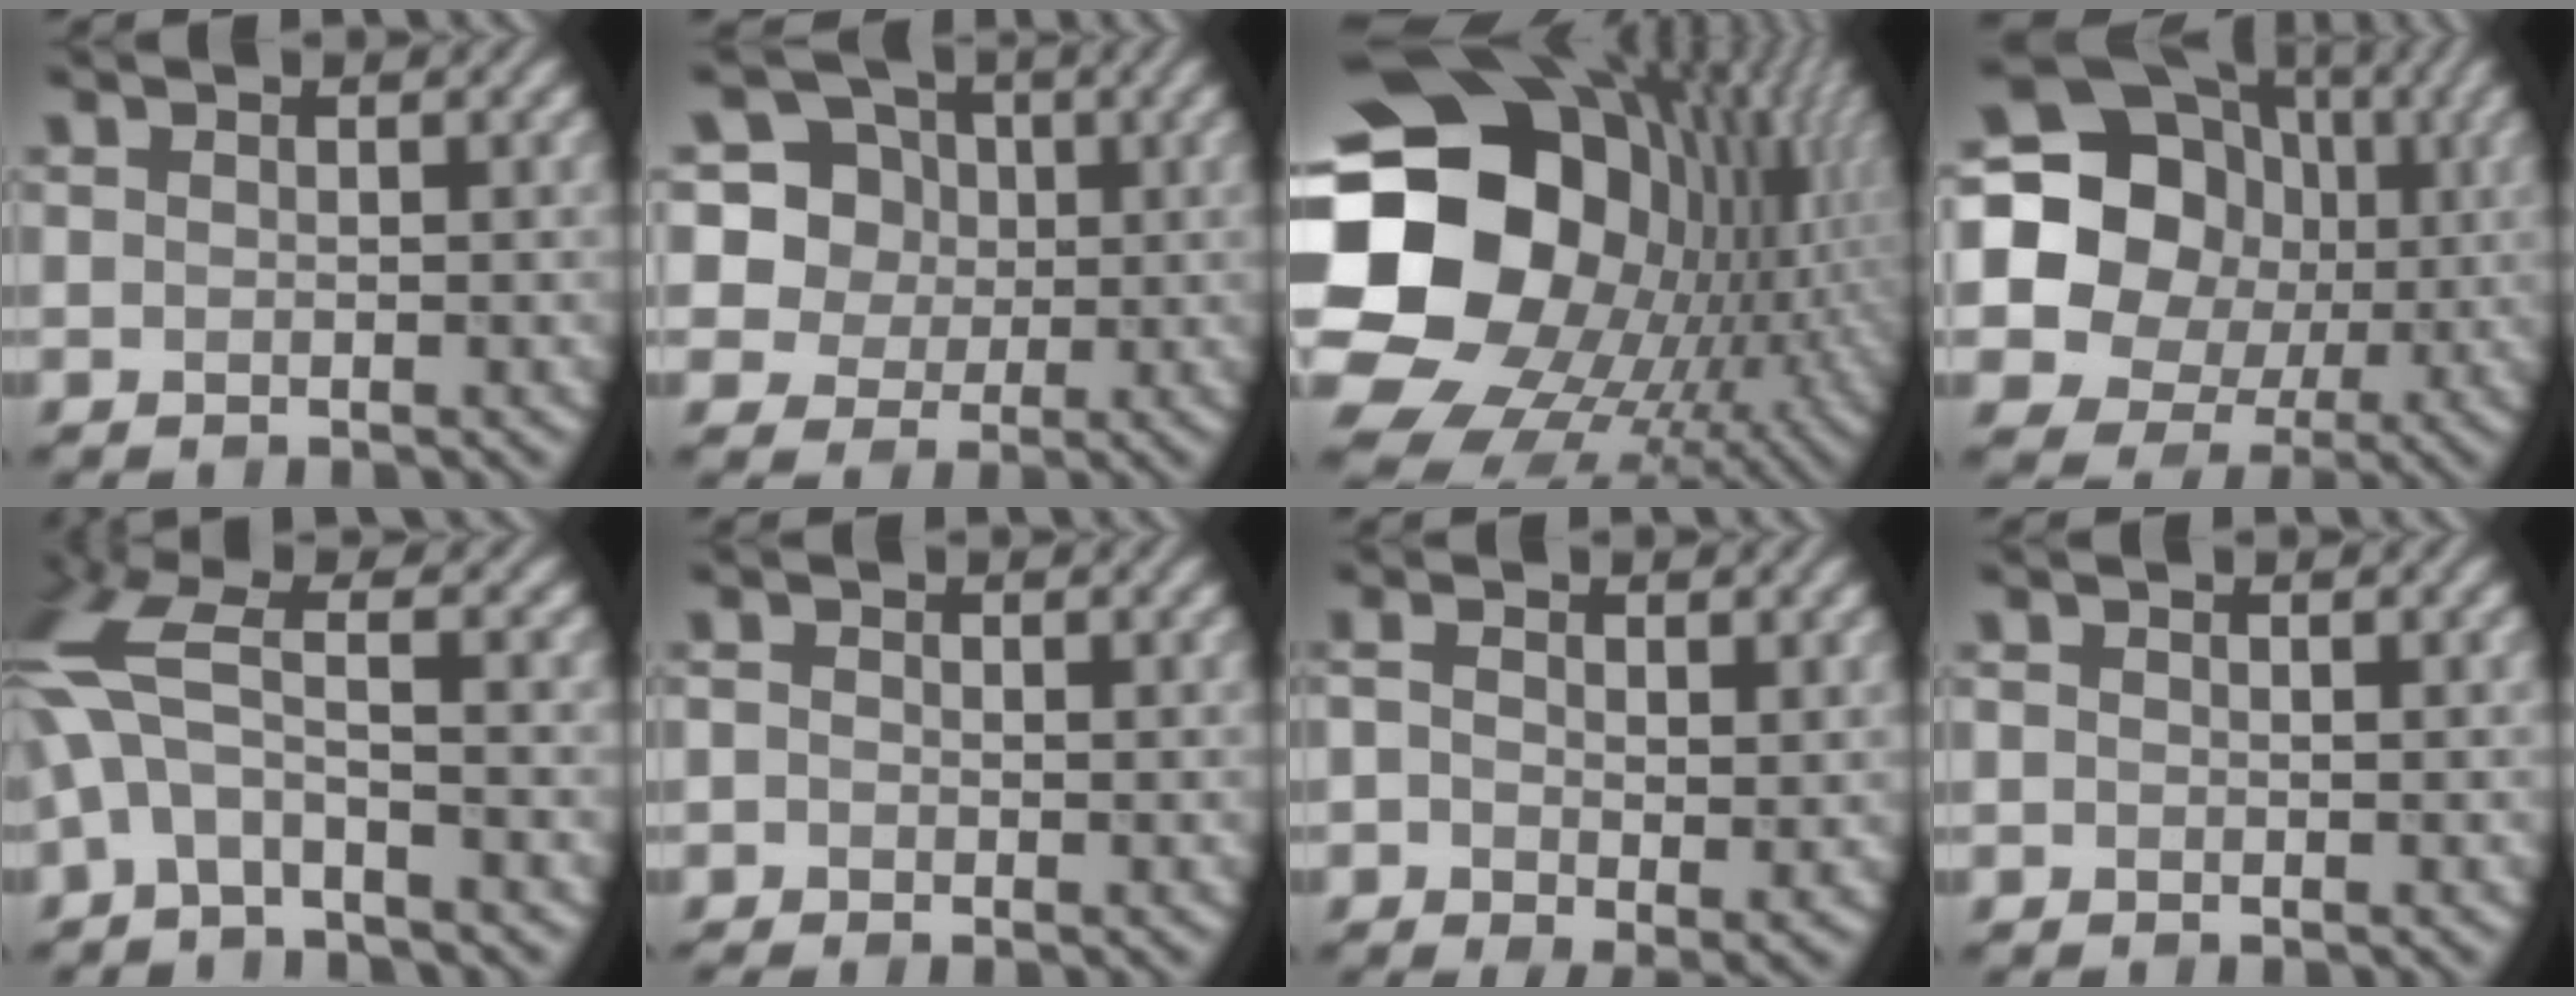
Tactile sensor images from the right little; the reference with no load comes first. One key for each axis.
{"total": 8.8, "fx": 2.7, "fy": 7.8, "fz": 2.8, "tx": -0.076, "ty": 0.022, "tz": 0.045}
{"total": 22.1, "fx": -1.6, "fy": 17.8, "fz": 13.0, "tx": -0.253, "ty": -0.021, "tz": -0.047}
{"total": 16.6, "fx": 2.2, "fy": 14.9, "fz": 7.0, "tx": -0.150, "ty": 0.026, "tz": 0.007}
{"total": 6.3, "fx": -0.4, "fy": 2.1, "fz": 5.9, "tx": -0.145, "ty": 0.013, "tz": -0.026}
{"total": 0.8, "fx": -0.4, "fy": 0.4, "fz": 0.5, "tx": -0.011, "ty": -0.002, "tz": -0.011}
{"total": 3.7, "fx": -0.4, "fy": 1.8, "fz": 3.2, "tx": -0.059, "ty": -0.007, "tz": -0.005}
{"total": 0.0}